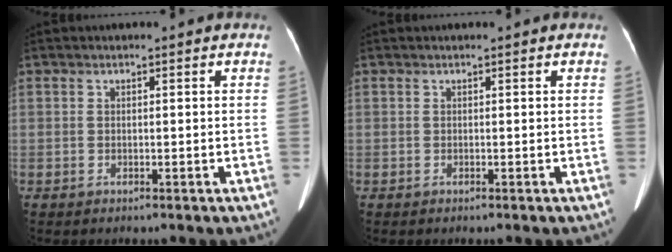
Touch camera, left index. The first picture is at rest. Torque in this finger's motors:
{"motor_torque": [-0.05, 0.09, -0.02, 0.01]}